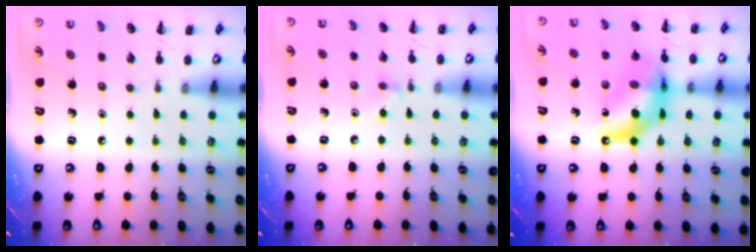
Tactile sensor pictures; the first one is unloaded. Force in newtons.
{"total": 4.3, "press": 4.0, "slide": 1.6}
{"total": 13.6, "press": 13.0, "slide": 3.7}